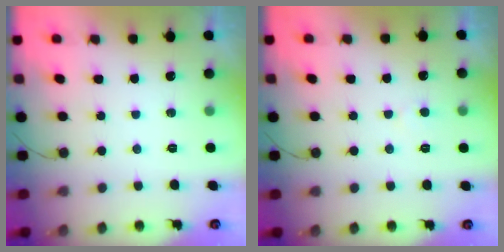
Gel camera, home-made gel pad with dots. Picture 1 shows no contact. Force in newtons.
{"total": 2.5, "press": 2.4, "slide": 0.3}